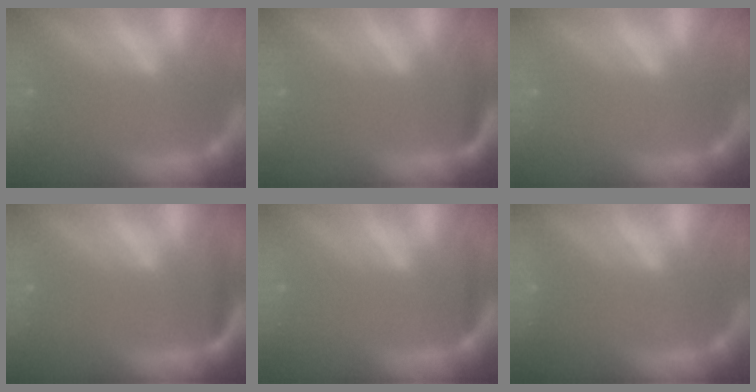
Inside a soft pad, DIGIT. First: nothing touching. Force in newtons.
{"total": 2.5}
{"total": 0.0}
{"total": 1.9}
{"total": 0.9}
{"total": 10.0}